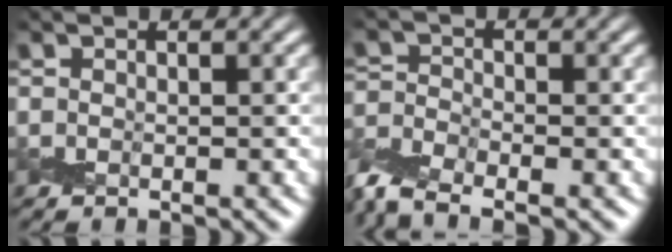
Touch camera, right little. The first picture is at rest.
{"total": 4.9, "force": [-3.5, 1.9, 2.8], "torque": [-0.062, -0.008, -0.079]}